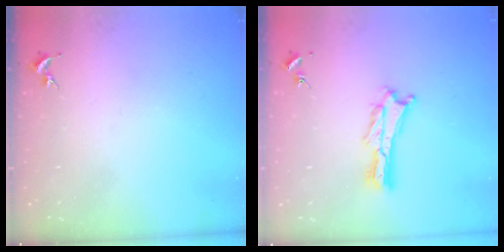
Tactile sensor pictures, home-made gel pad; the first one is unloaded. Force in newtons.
{"total": 2.3, "press": 2.3, "slide": 0.3}